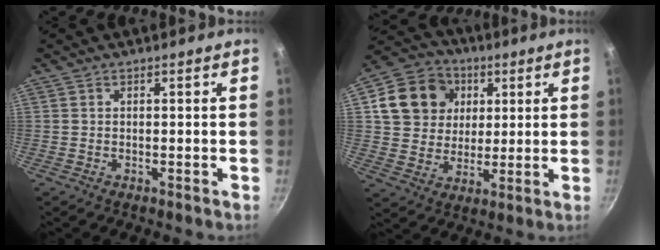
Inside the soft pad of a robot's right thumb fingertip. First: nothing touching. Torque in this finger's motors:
{"motor_torque": [0.83, 1.97, 0.41, -0.37, 0.06]}